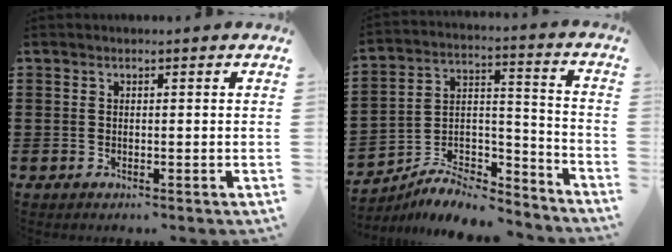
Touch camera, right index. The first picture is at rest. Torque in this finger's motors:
{"motor_torque": [-1.19, 0.27, 0.00, -0.05]}